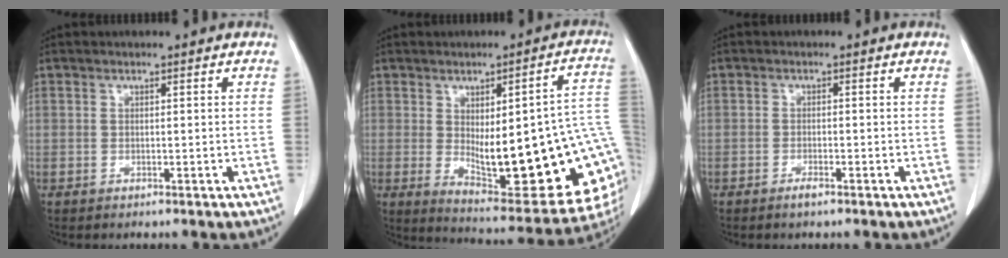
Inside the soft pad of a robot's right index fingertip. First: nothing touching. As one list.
[{"total": 24.9, "force": [-1.5, 6.2, 24.1], "torque": [-0.246, -0.001, 0.001]}, {"total": 1.1, "force": [-0.8, 0.1, 0.8], "torque": [-0.014, 0.000, -0.011]}]